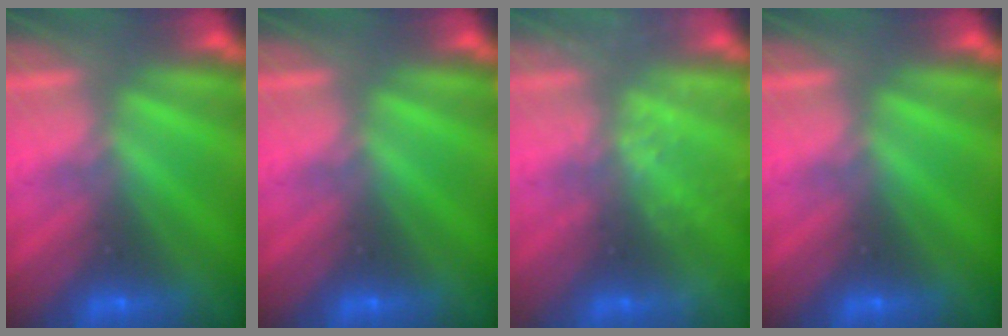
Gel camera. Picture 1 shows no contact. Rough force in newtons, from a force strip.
{"total": 0.0}
{"total": 2.4}
{"total": 0.0}